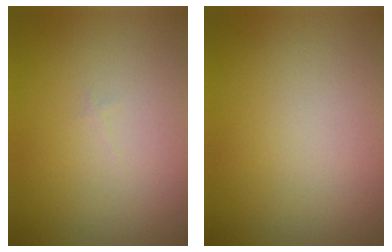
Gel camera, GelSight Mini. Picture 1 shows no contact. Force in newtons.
{"total": 0.0}